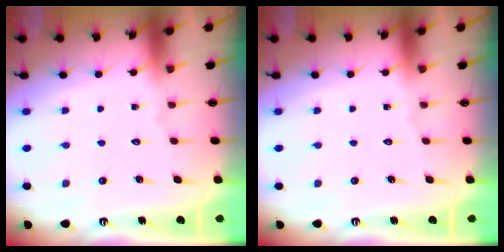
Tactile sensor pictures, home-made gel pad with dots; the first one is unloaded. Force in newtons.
{"total": 0.0}